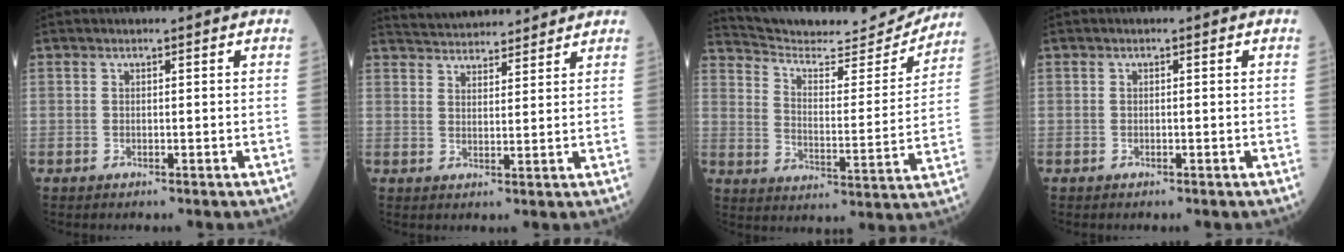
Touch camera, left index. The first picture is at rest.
{"total": 11.0, "force": [10.6, 1.8, 2.4], "torque": [-0.036, 0.022, 0.154]}
{"total": 17.8, "force": [17.3, 2.2, 3.6], "torque": [-0.060, -0.043, 0.247]}
{"total": 0.0}